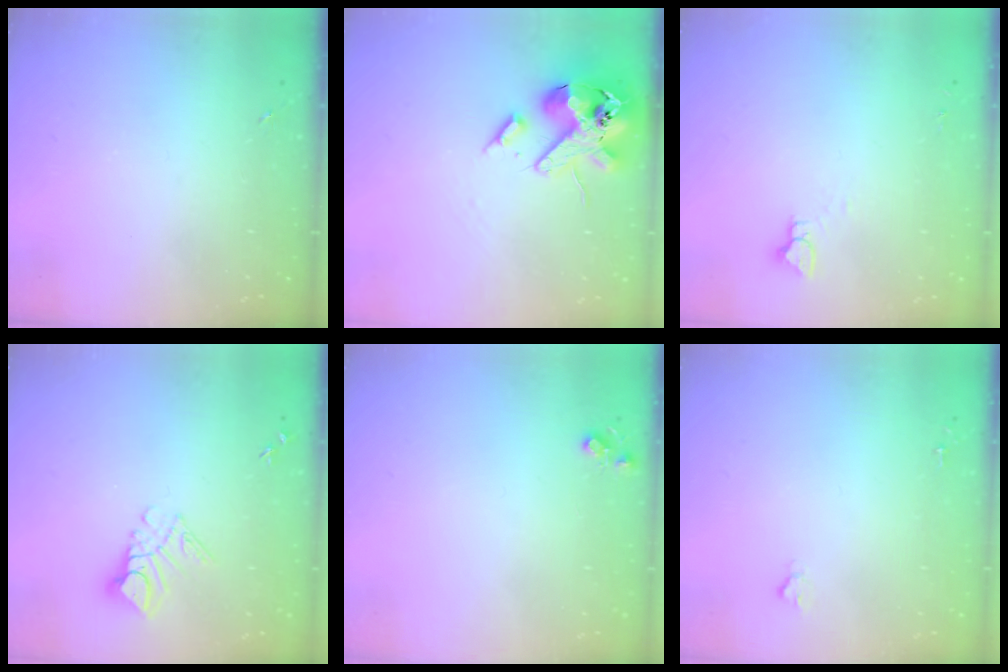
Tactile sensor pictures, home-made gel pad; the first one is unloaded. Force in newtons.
{"total": 17.7, "press": 17.4, "slide": 2.9}
{"total": 3.2, "press": 3.2, "slide": 0.2}
{"total": 8.9, "press": 8.9, "slide": 0.8}
{"total": 5.1, "press": 5.1, "slide": 0.7}
{"total": 1.6, "press": 1.6, "slide": 0.2}